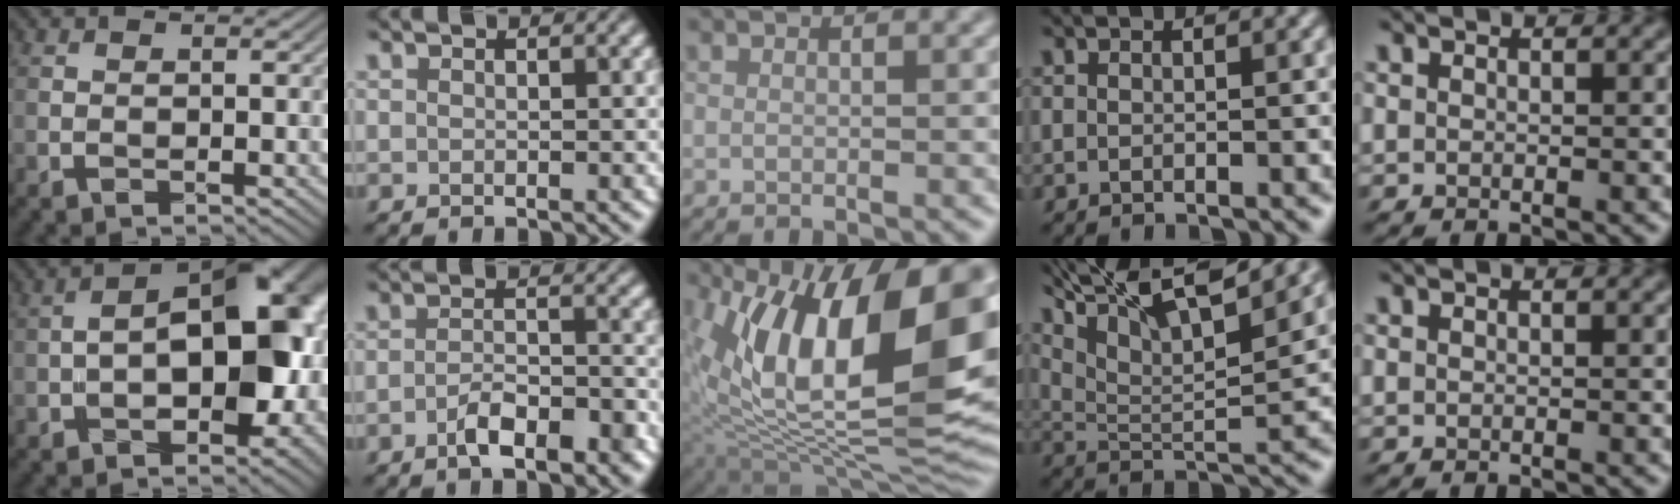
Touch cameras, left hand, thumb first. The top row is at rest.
{"thumb": {"total": 13.3, "force": [-1.2, 7.3, 11.0], "torque": [-0.131, 0.011, -0.023]}, "index": {"total": 4.1, "force": [-2.3, 1.5, 3.1], "torque": [-0.053, 0.001, -0.040]}, "middle": {"total": 18.4, "force": [4.3, 8.3, 15.8], "torque": [-0.243, 0.008, 0.085]}, "ring": {"total": 12.0, "force": [8.7, 2.8, 7.8], "torque": [-0.153, 0.011, 0.127]}}